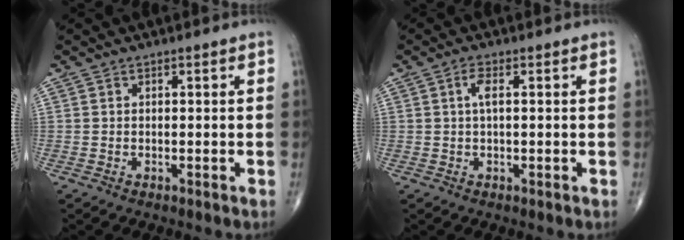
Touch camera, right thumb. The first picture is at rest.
{"total": 2.4, "force": [0.4, 0.6, 2.3], "torque": [-0.052, 0.003, 0.005]}